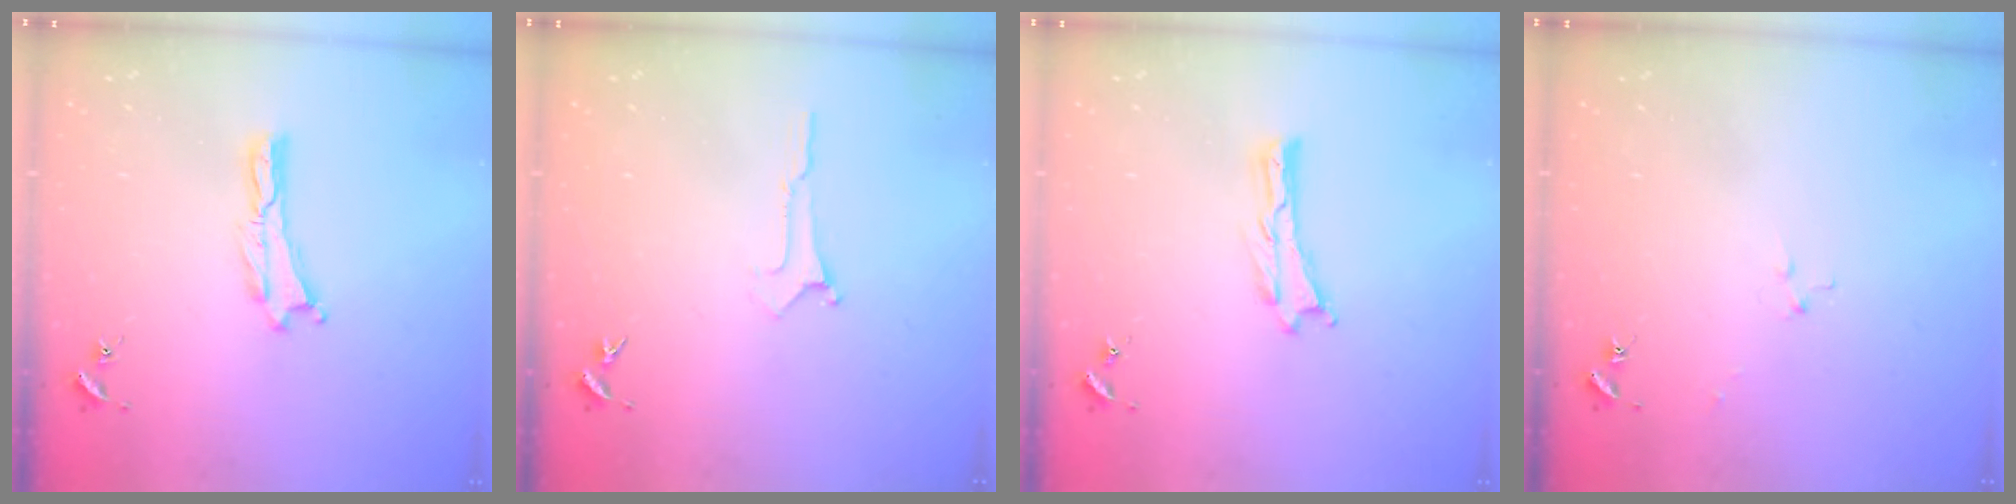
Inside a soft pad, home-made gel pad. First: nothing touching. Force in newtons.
{"total": 0.0}
{"total": 0.0}
{"total": 2.5, "press": 2.5, "slide": 0.3}